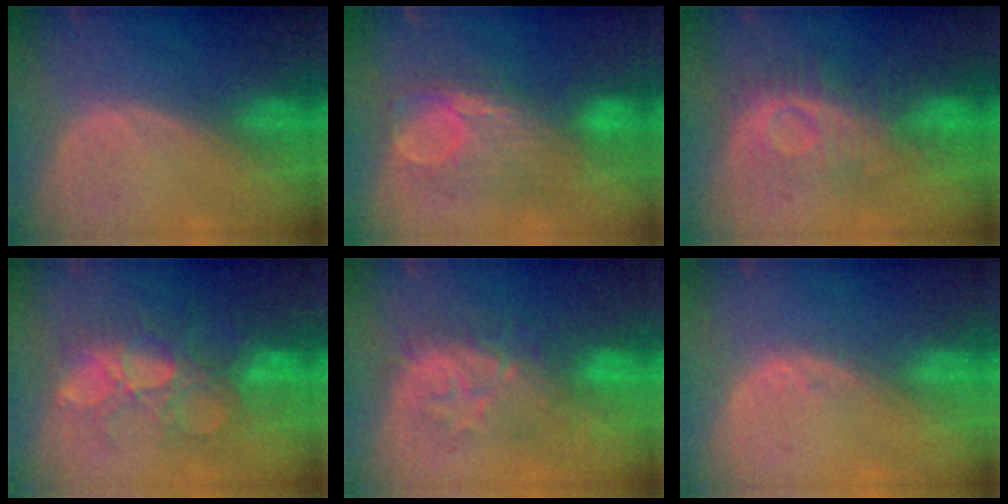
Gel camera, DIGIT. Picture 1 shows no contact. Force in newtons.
{"total": 8.3, "press": 8.3, "slide": 0.2}
{"total": 8.7, "press": 8.5, "slide": 2.0}
{"total": 10.9, "press": 9.5, "slide": 5.4}
{"total": 8.4, "press": 8.1, "slide": 2.2}
{"total": 1.8, "press": 1.5, "slide": 1.0}